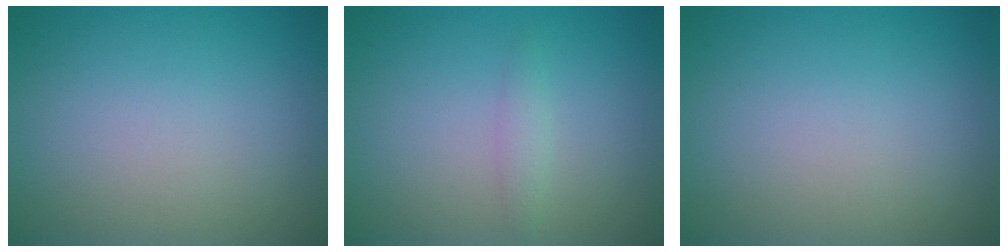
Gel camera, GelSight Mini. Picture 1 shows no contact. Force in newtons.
{"total": 1.0, "press": 1.0, "slide": 0.0}
{"total": 0.0}